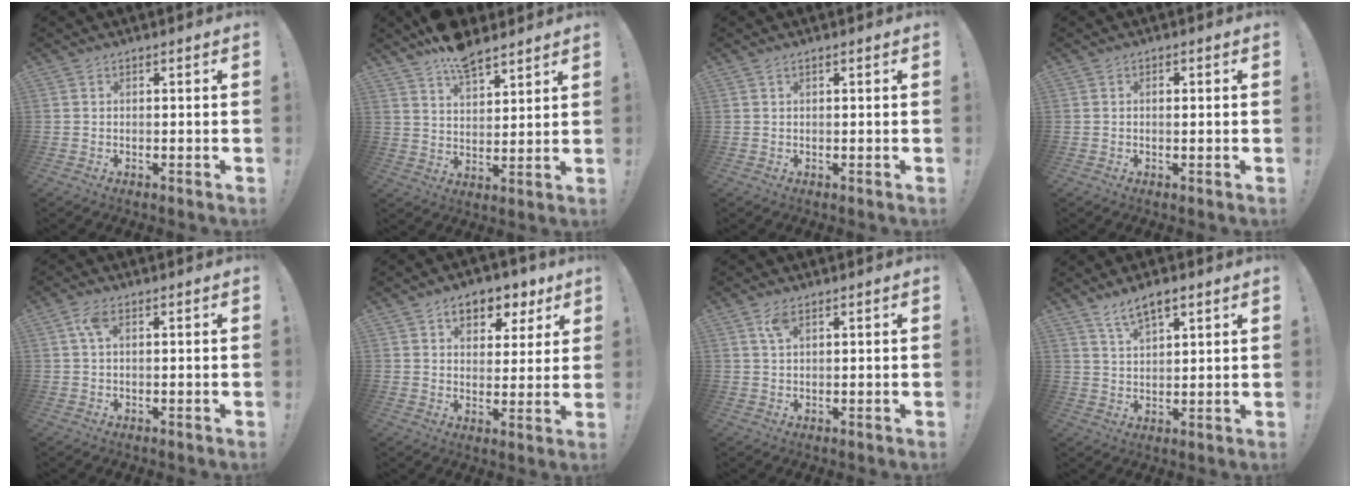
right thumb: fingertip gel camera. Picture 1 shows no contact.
{"total": 10.0, "force": [7.9, 4.4, 4.4], "torque": [-0.078, -0.047, 0.147]}
{"total": 0.7, "force": [0.3, 0.1, 0.6], "torque": [-0.017, 0.003, 0.006]}
{"total": 0.7, "force": [0.1, 0.4, 0.6], "torque": [-0.004, 0.000, 0.000]}
{"total": 3.7, "force": [1.2, 1.6, 3.1], "torque": [-0.064, 0.005, 0.020]}
{"total": 8.9, "force": [5.1, 5.7, 4.5], "torque": [-0.052, -0.032, 0.090]}
{"total": 3.4, "force": [1.9, 1.4, 2.5], "torque": [-0.044, -0.003, 0.032]}
{"total": 6.7, "force": [4.8, 2.2, 4.2], "torque": [-0.070, -0.021, 0.085]}